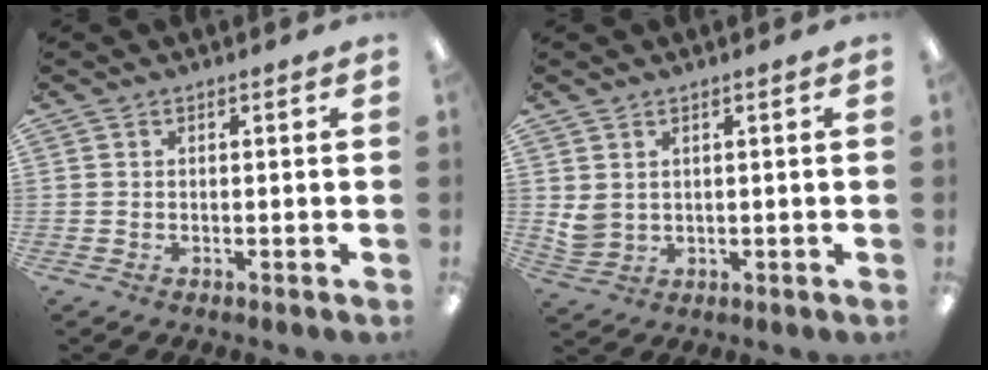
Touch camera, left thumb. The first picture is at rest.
{"total": 3.6, "force": [2.0, 2.6, 1.4], "torque": [-0.024, -0.008, 0.039]}